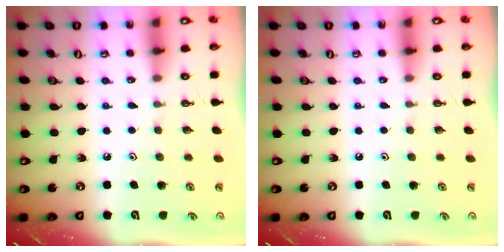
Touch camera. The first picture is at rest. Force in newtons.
{"total": 0.0}